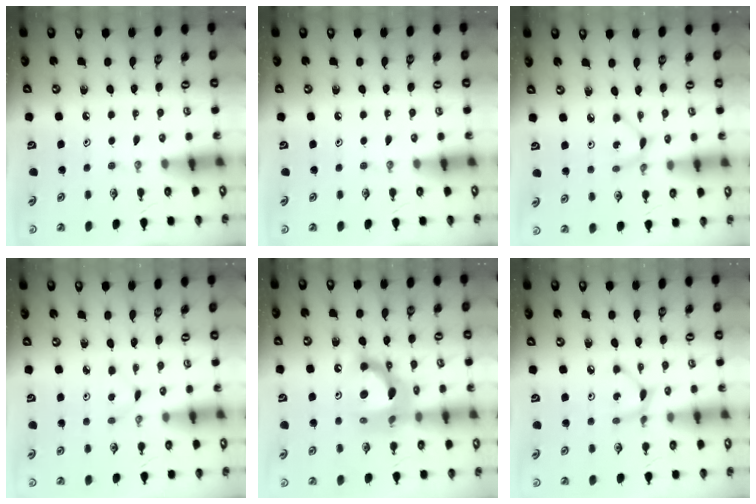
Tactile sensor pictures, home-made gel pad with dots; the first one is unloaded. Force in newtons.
{"total": 0.0}
{"total": 2.1, "press": 2.1, "slide": 0.1}
{"total": 1.6, "press": 1.6, "slide": 0.2}
{"total": 13.0, "press": 12.9, "slide": 1.2}
{"total": 3.8, "press": 3.8, "slide": 0.0}